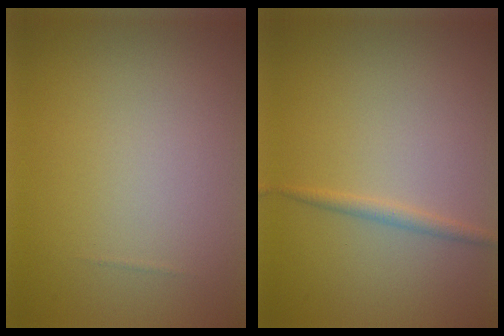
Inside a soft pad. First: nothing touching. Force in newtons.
{"total": 1.1, "press": 1.1, "slide": 0.1}